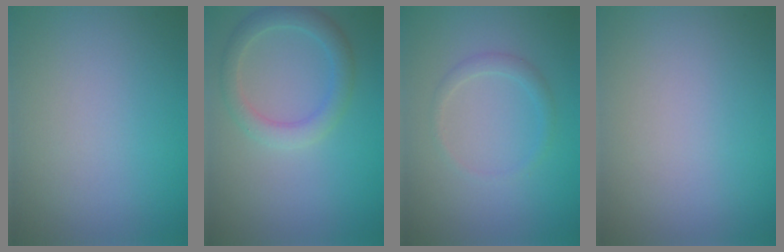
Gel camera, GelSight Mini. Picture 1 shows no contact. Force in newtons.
{"total": 3.0, "press": 3.0, "slide": 0.1}
{"total": 1.3, "press": 1.3, "slide": 0.1}
{"total": 0.0}